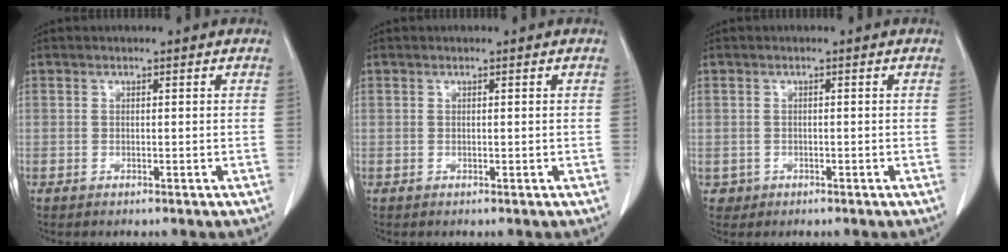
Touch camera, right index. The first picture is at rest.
{"total": 0.0}
{"total": 1.7, "force": [-0.6, 1.5, -0.1], "torque": [0.004, 0.008, -0.009]}